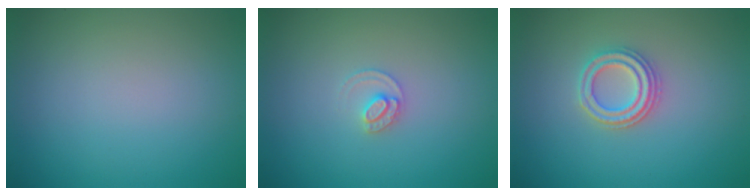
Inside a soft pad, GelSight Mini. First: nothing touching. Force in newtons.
{"total": 1.5, "press": 1.5, "slide": 0.2}
{"total": 2.7, "press": 2.6, "slide": 1.0}